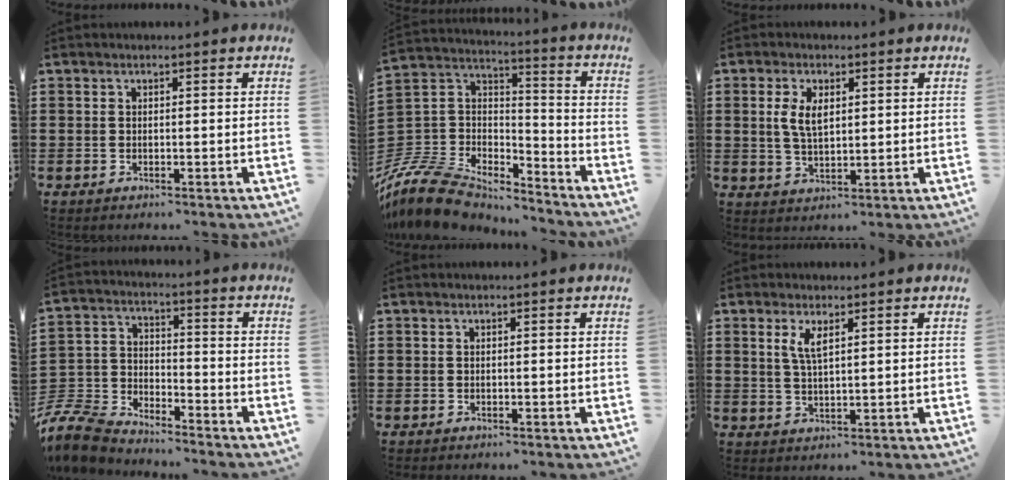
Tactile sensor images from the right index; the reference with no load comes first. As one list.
[{"total": 11.6, "force": [-10.2, 4.2, 3.4], "torque": [-0.105, 0.012, -0.210]}, {"total": 4.7, "force": [1.0, 2.4, 4.0], "torque": [-0.084, 0.008, 0.017]}, {"total": 8.4, "force": [-8.1, 1.8, 1.6], "torque": [-0.063, 0.004, -0.170]}, {"total": 0.0}, {"total": 3.4, "force": [1.6, 1.0, 2.8], "torque": [-0.059, 0.005, 0.027]}]